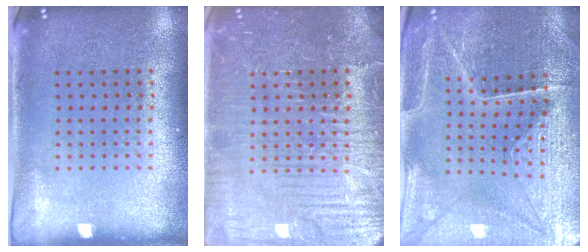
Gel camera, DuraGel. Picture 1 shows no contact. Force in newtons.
{"total": 4.6, "press": 4.6, "slide": 0.6}
{"total": 3.5, "press": 3.5, "slide": 0.2}